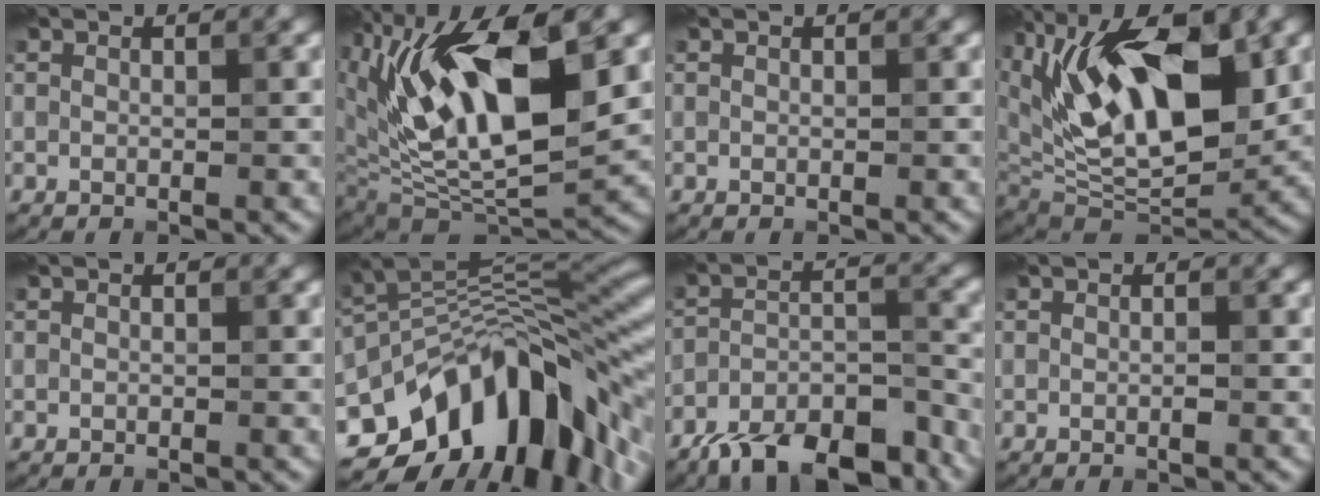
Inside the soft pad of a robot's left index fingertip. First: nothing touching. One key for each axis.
{"total": 13.2, "fx": 3.7, "fy": 6.2, "fz": 11.1, "tx": -0.199, "ty": -0.007, "tz": 0.068}
{"total": 0.0}
{"total": 14.7, "fx": 4.1, "fy": 6.6, "fz": 12.5, "tx": -0.198, "ty": -0.001, "tz": 0.066}
{"total": 0.0}
{"total": 14.4, "fx": -7.6, "fy": 7.3, "fz": 9.8, "tx": -0.155, "ty": 0.010, "tz": -0.128}
{"total": 10.4, "fx": -8.3, "fy": 3.4, "fz": 5.2, "tx": -0.081, "ty": -0.008, "tz": -0.141}
{"total": 0.5, "fx": -0.2, "fy": 0.1, "fz": 0.5, "tx": -0.009, "ty": 0.000, "tz": -0.003}